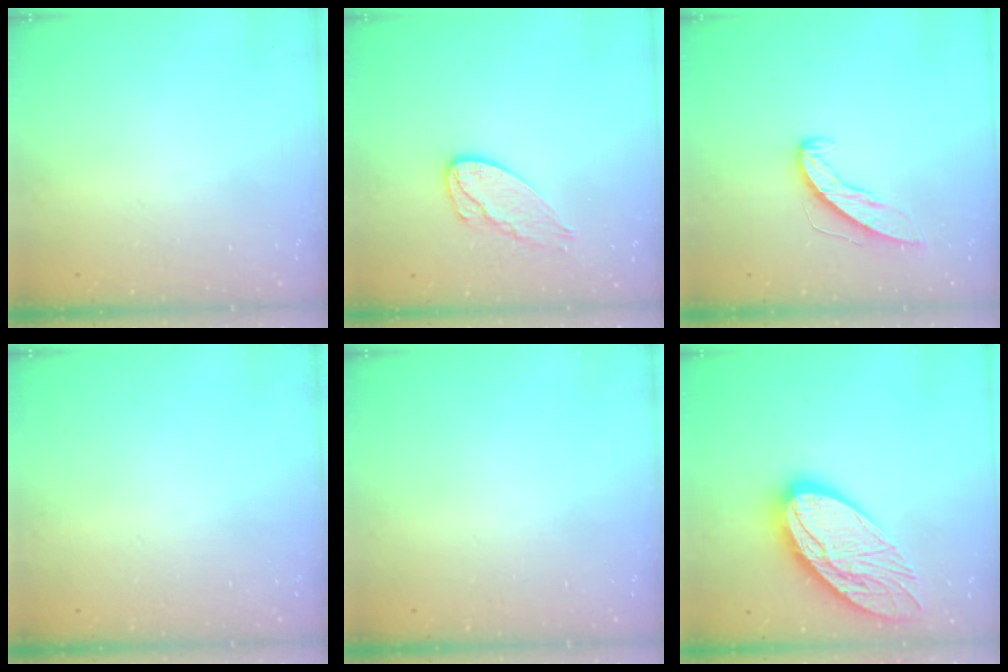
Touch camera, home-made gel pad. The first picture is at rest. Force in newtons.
{"total": 9.5, "press": 9.5, "slide": 0.4}
{"total": 6.3, "press": 6.3, "slide": 0.5}
{"total": 0.0}
{"total": 0.0}
{"total": 22.4, "press": 22.3, "slide": 2.1}